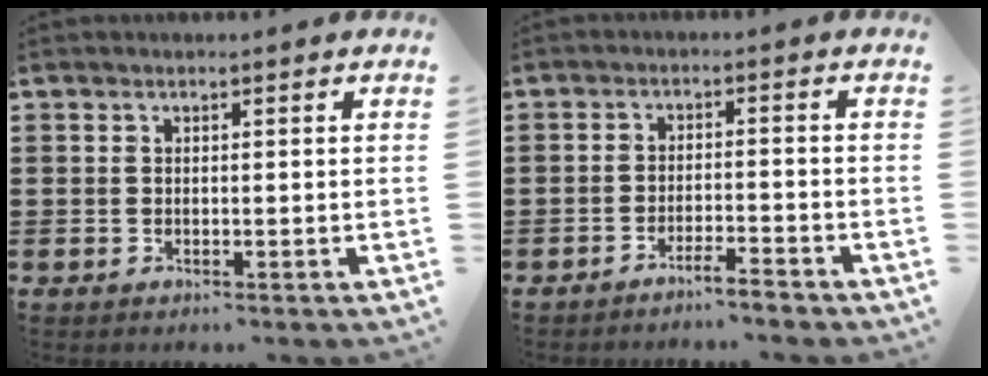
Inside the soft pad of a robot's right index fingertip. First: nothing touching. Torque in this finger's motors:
{"motor_torque": [-0.10, 0.16, 0.14, 0.02]}